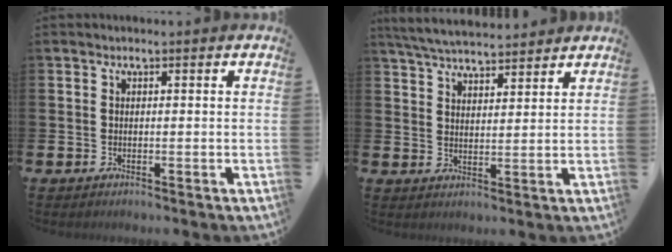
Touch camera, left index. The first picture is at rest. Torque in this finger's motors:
{"motor_torque": [0.29, -0.43, 0.64, 0.21]}